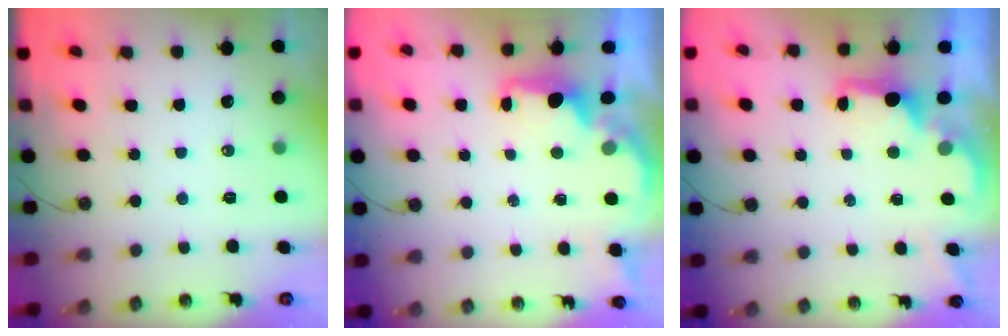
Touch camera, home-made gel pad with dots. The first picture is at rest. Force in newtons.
{"total": 1.9, "press": 1.8, "slide": 0.7}
{"total": 2.0, "press": 1.9, "slide": 0.8}